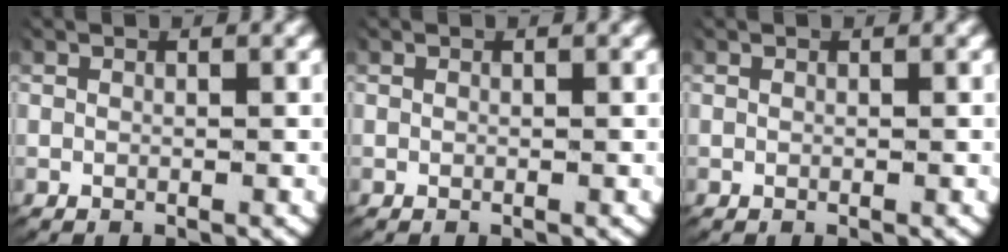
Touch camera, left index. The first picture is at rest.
{"total": 0.0}
{"total": 0.0}